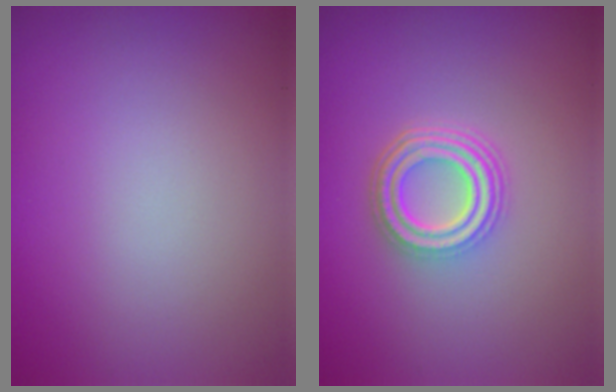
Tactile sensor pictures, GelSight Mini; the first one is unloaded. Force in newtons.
{"total": 4.8, "press": 3.5, "slide": 3.3}